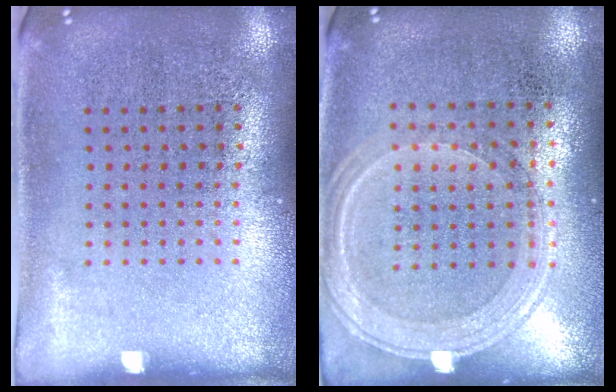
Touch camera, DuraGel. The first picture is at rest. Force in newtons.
{"total": 1.2, "press": 1.1, "slide": 0.4}